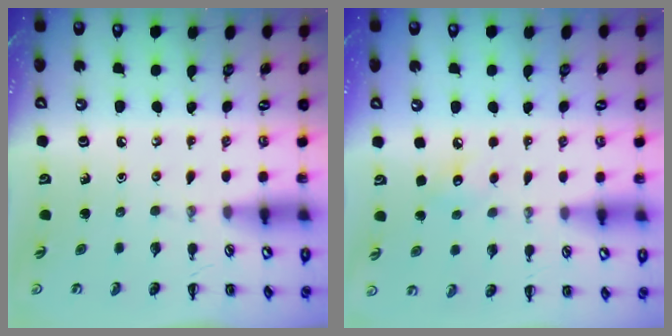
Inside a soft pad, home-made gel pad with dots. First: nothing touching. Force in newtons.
{"total": 5.5, "press": 5.4, "slide": 1.4}